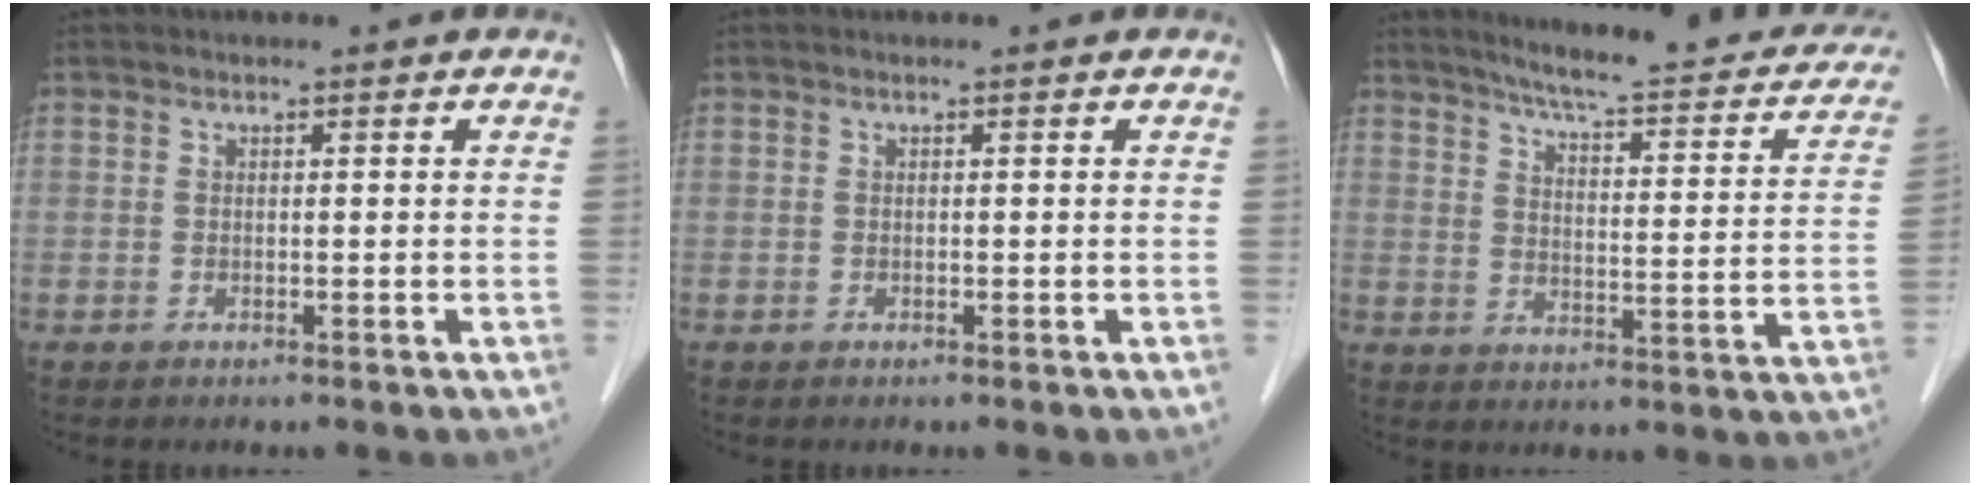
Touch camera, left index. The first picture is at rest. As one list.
[{"total": 0.0}, {"total": 22.3, "force": [18.8, 3.4, 11.4], "torque": [-0.148, -0.021, 0.225]}]